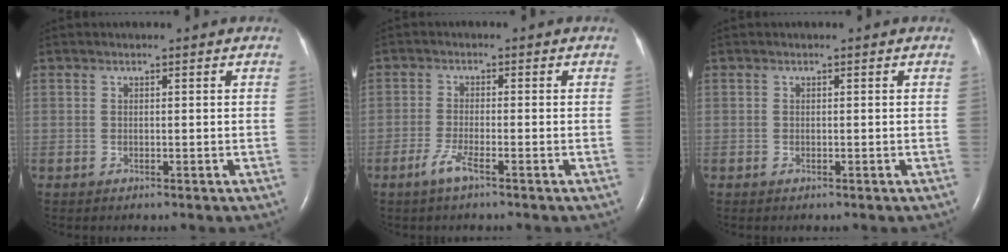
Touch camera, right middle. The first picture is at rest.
{"total": 2.9, "force": [-1.9, 0.1, 2.2], "torque": [-0.054, -0.006, -0.041]}
{"total": 0.0}